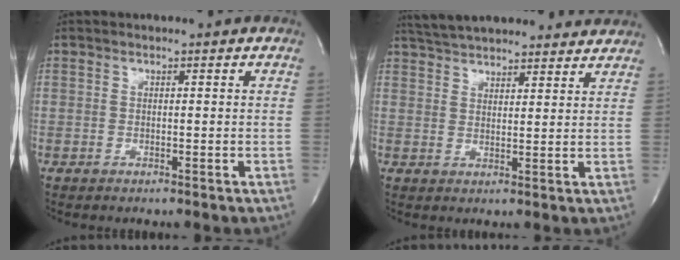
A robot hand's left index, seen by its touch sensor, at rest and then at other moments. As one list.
[{"total": 17.5, "force": [15.9, 3.9, 6.0], "torque": [-0.102, 0.034, 0.224]}]